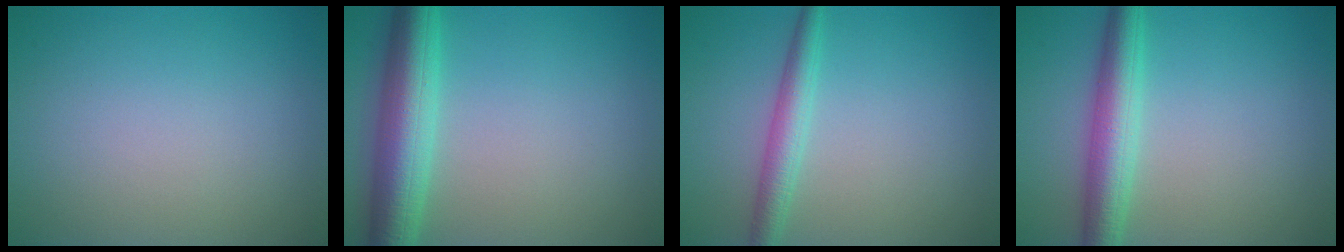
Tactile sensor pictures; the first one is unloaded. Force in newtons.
{"total": 6.6, "press": 6.6, "slide": 0.2}
{"total": 2.7, "press": 2.7, "slide": 0.0}
{"total": 4.6, "press": 4.6, "slide": 0.0}